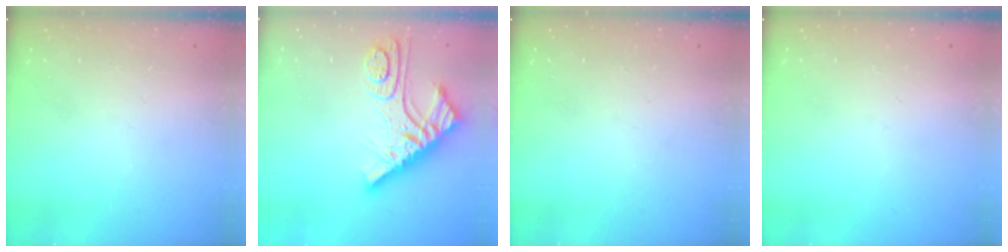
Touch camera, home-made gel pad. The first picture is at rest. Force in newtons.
{"total": 11.5, "press": 11.4, "slide": 1.0}
{"total": 0.0}
{"total": 0.0}